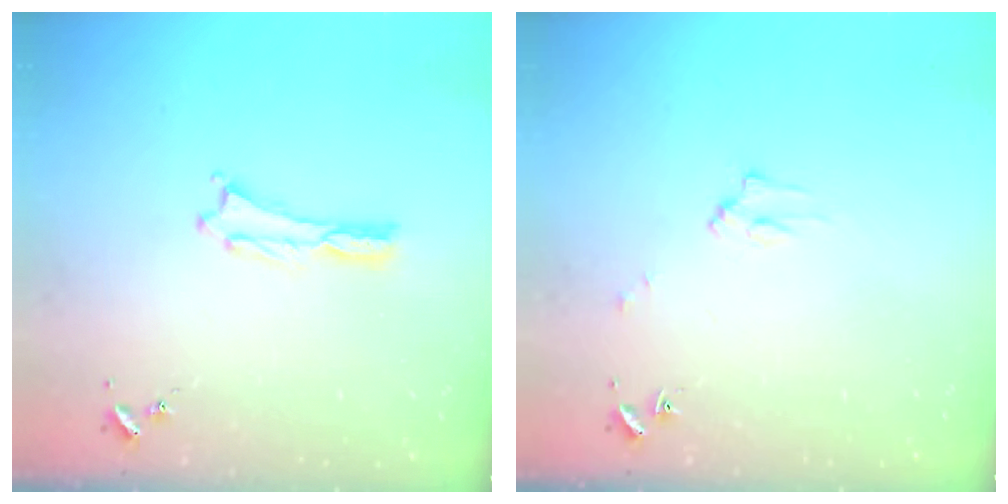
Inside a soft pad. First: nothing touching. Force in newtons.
{"total": 2.2, "press": 2.2, "slide": 0.2}